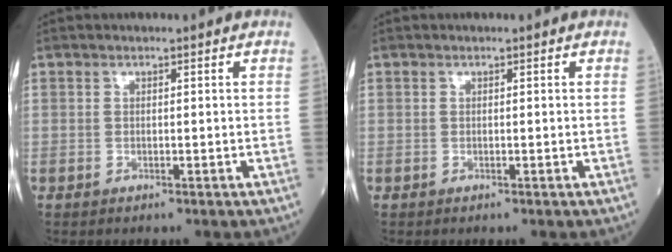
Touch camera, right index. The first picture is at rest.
{"total": 0.0}